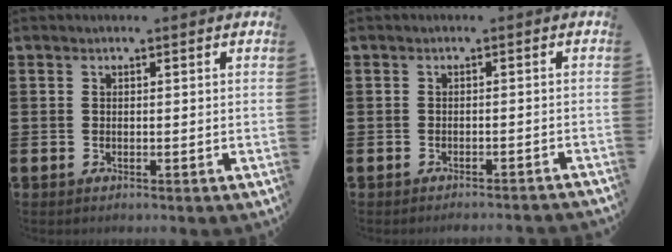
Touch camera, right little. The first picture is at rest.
{"total": 0.9, "force": [-0.9, -0.2, 0.0], "torque": [-0.001, 0.002, -0.019]}